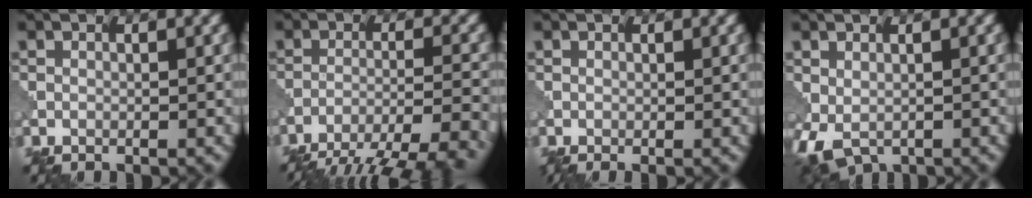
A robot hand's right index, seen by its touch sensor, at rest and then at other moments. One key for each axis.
{"total": 9.6, "fx": -8.2, "fy": 1.7, "fz": 4.8, "tx": -0.072, "ty": -0.008, "tz": -0.112}
{"total": 0.0}
{"total": 4.4, "fx": -1.7, "fy": 2.6, "fz": 3.2, "tx": -0.069, "ty": -0.015, "tz": -0.023}